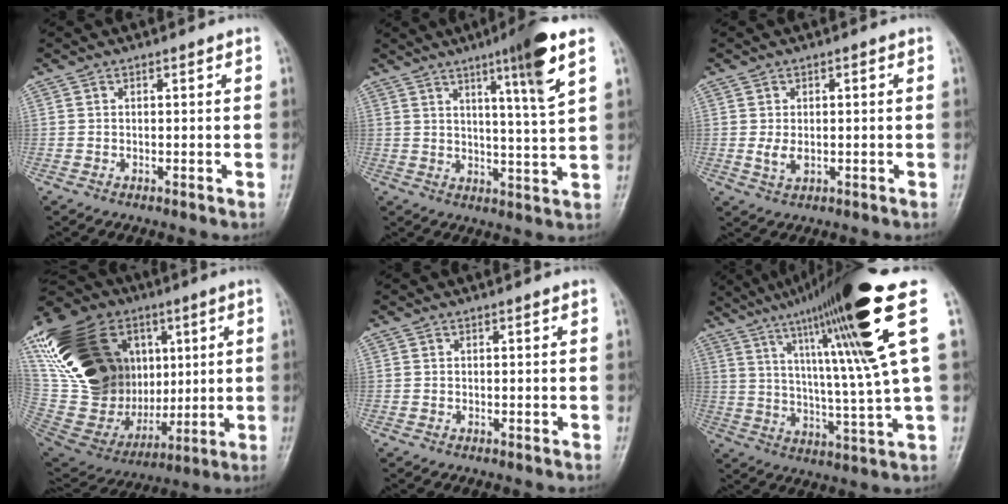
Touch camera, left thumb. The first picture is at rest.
{"total": 10.4, "force": [5.5, 0.0, 8.8], "torque": [-0.137, -0.032, 0.083]}
{"total": 2.9, "force": [-0.3, 1.8, 2.2], "torque": [-0.042, -0.001, -0.002]}
{"total": 33.9, "force": [8.1, 24.3, 22.2], "torque": [-0.426, 0.020, 0.166]}
{"total": 0.0}
{"total": 21.4, "force": [9.7, 0.5, 19.0], "torque": [-0.289, -0.028, 0.154]}